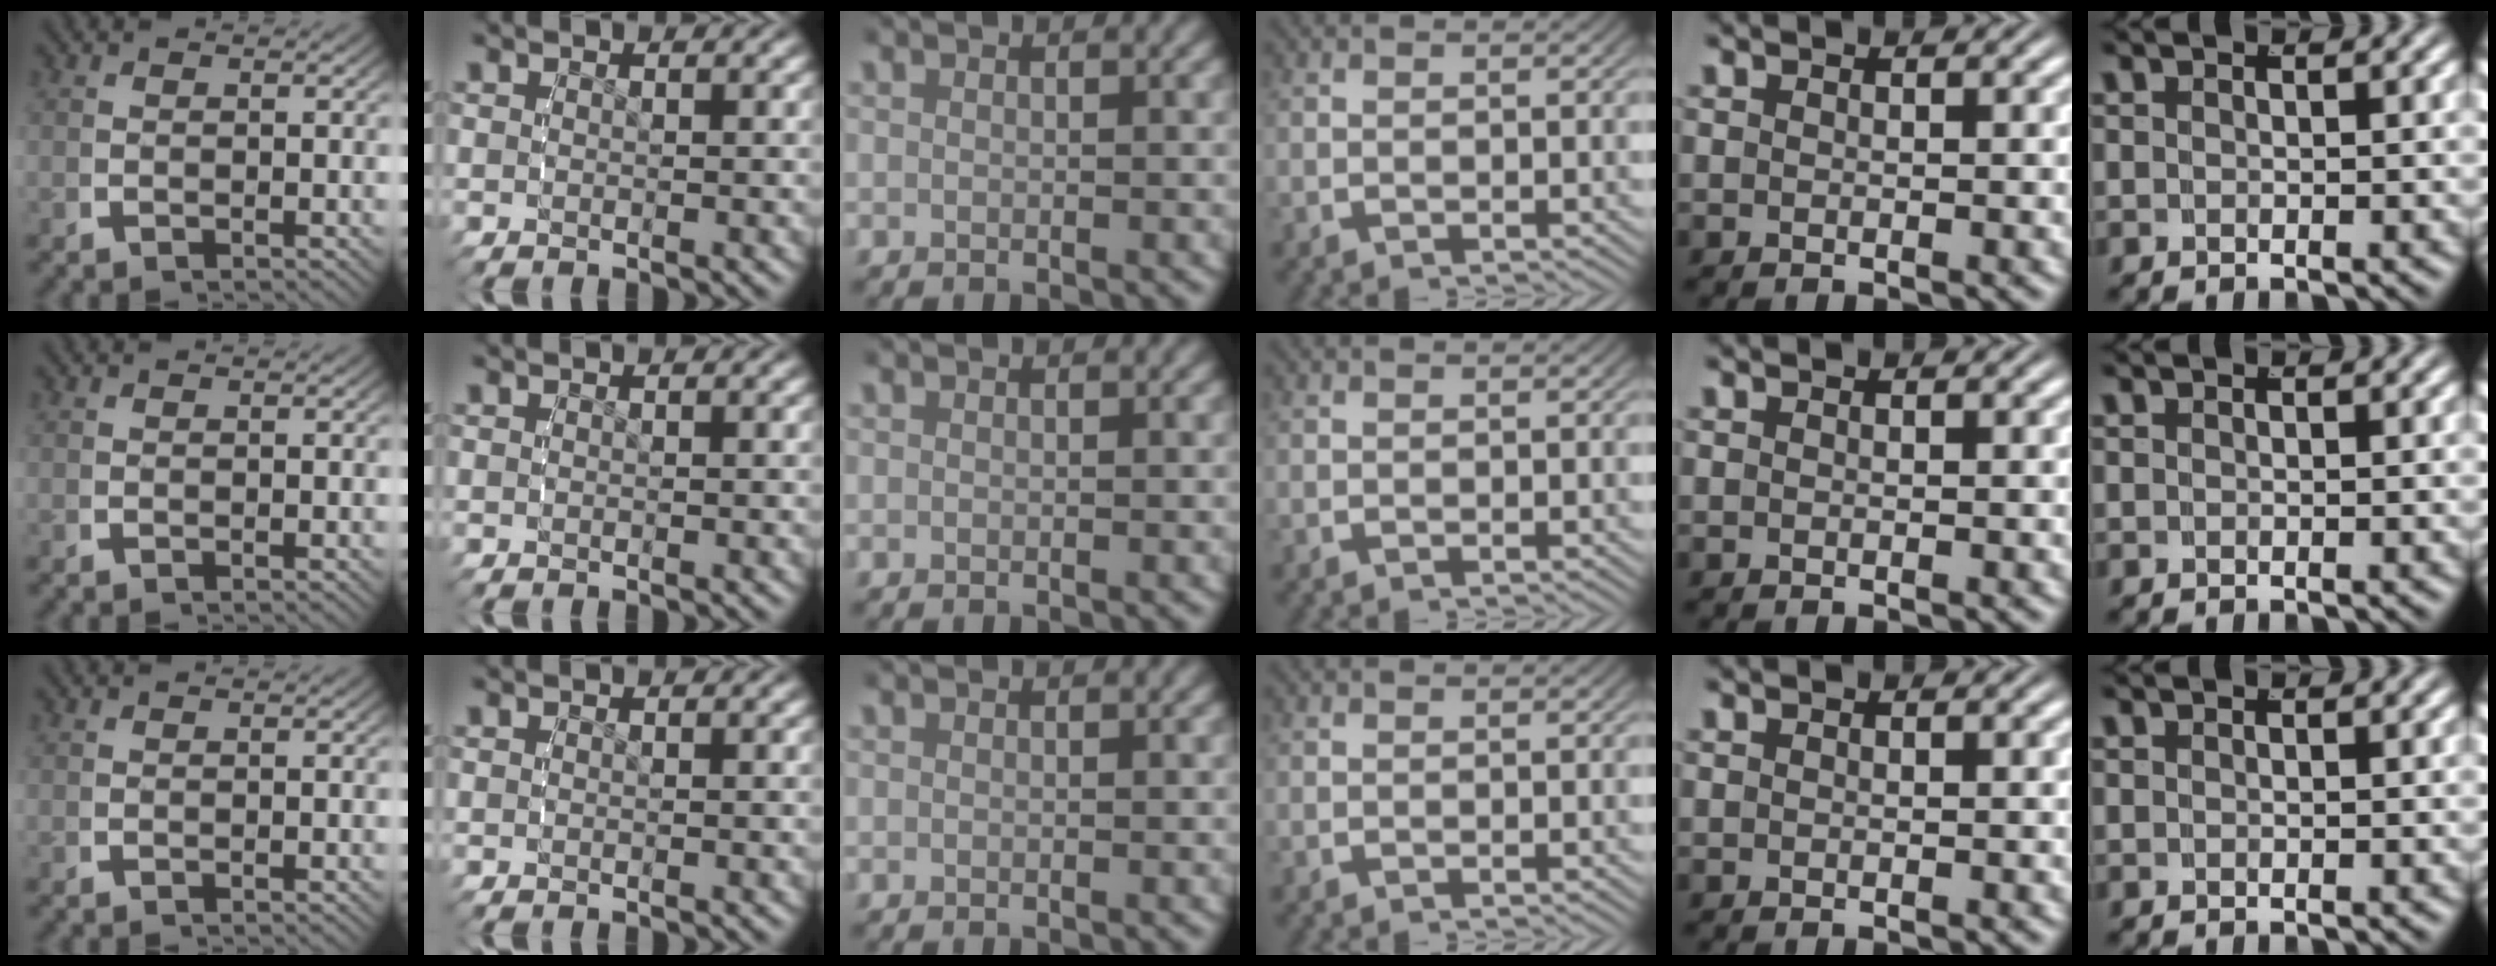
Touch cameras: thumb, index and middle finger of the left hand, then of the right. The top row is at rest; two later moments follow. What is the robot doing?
{"motion": "reach", "object": "velcro strap"}